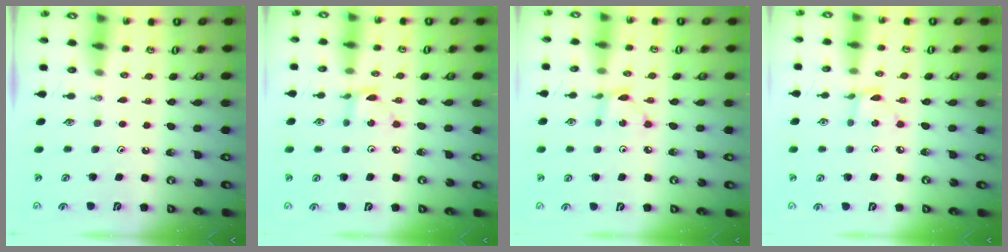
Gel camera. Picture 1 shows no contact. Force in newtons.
{"total": 2.7, "press": 2.7, "slide": 0.2}
{"total": 2.5, "press": 2.5, "slide": 0.1}
{"total": 2.2, "press": 2.2, "slide": 0.1}